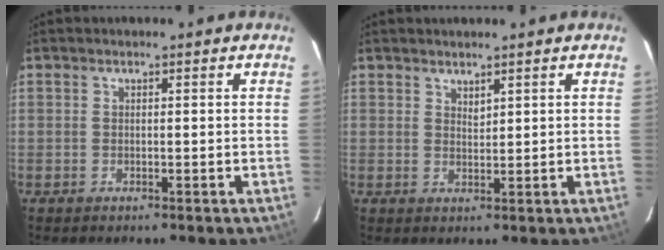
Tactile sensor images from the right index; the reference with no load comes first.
{"total": 1.5, "force": [1.3, 0.4, 0.5], "torque": [-0.005, 0.000, 0.024]}